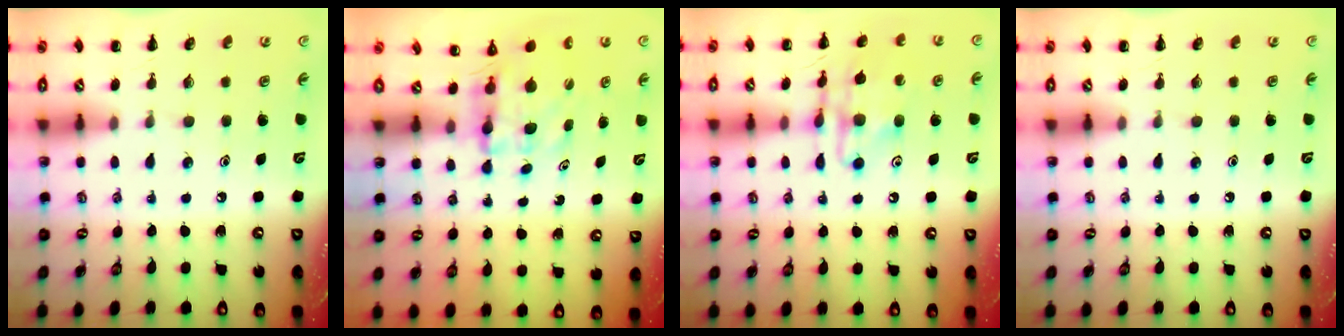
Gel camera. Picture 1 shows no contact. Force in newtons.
{"total": 4.1, "press": 4.1, "slide": 0.0}
{"total": 13.9, "press": 13.7, "slide": 2.5}
{"total": 0.0}